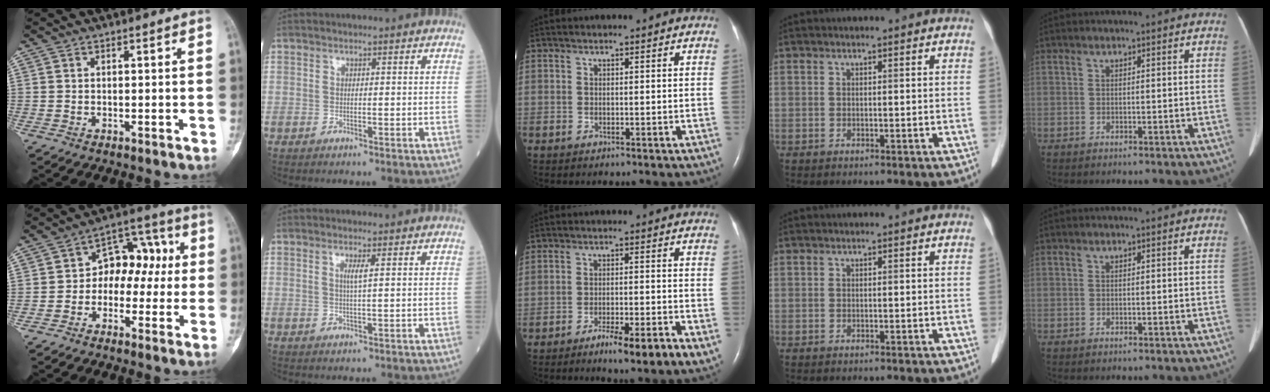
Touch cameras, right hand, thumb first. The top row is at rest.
{"thumb": {"total": 10.3, "force": [-0.3, 7.4, 7.2], "torque": [-0.063, 0.044, -0.020]}, "index": {"total": 1.7, "force": [0.6, -0.2, 1.6], "torque": [-0.032, -0.001, 0.010]}, "middle": {"total": 7.2, "force": [-3.8, 0.3, 6.2], "torque": [-0.096, -0.012, -0.055]}}